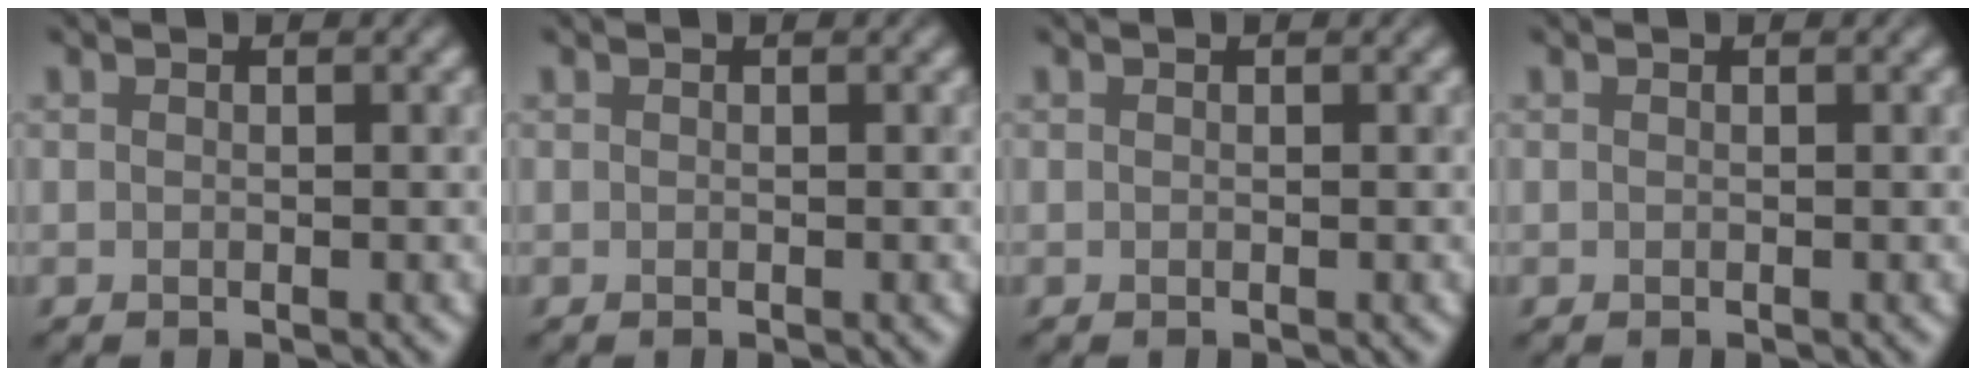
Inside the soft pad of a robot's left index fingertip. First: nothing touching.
{"total": 0.0}
{"total": 0.0}
{"total": 0.0}